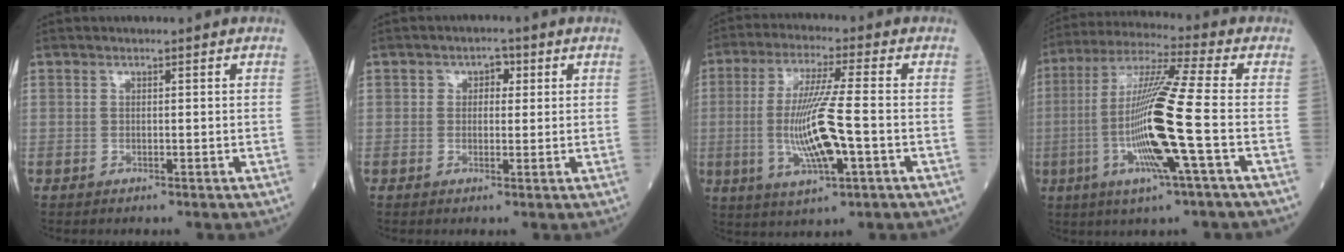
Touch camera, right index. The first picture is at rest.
{"total": 2.5, "force": [0.7, 1.7, 1.6], "torque": [-0.019, 0.012, 0.008]}
{"total": 11.8, "force": [-2.1, 0.8, 11.6], "torque": [-0.235, -0.009, -0.040]}
{"total": 15.9, "force": [-3.2, -1.0, 15.5], "torque": [-0.312, -0.008, -0.074]}